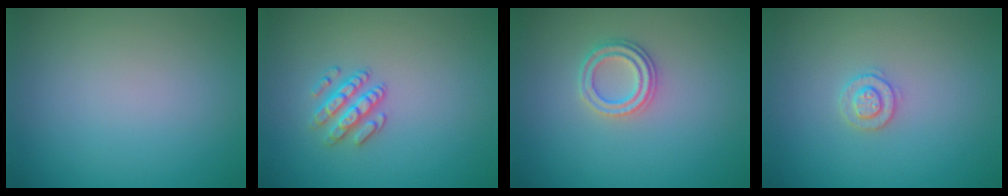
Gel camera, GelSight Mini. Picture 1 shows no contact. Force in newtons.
{"total": 2.5, "press": 2.3, "slide": 0.9}
{"total": 2.3, "press": 2.1, "slide": 0.8}
{"total": 1.8, "press": 1.8, "slide": 0.4}